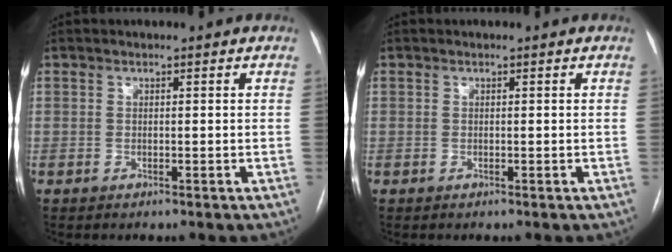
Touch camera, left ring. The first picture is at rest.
{"total": 0.0}